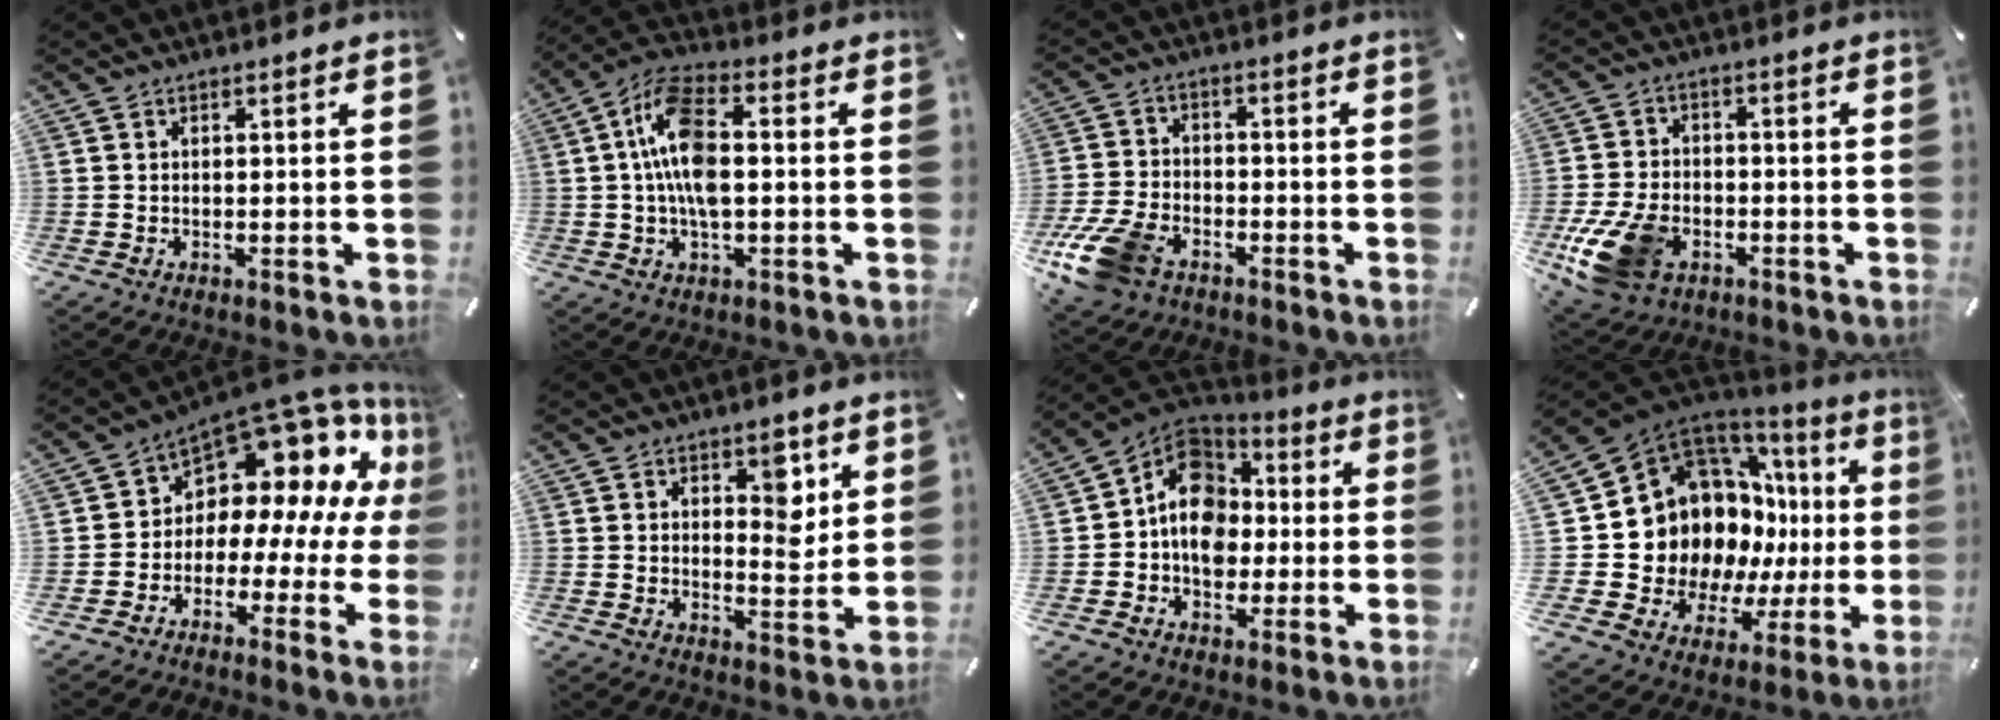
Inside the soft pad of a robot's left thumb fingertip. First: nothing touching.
{"total": 11.5, "force": [0.0, 5.5, 10.1], "torque": [-0.211, 0.004, 0.000]}
{"total": 12.3, "force": [-6.8, 7.4, 7.0], "torque": [-0.155, 0.027, -0.125]}
{"total": 13.5, "force": [-5.5, 9.1, 8.4], "torque": [-0.183, 0.022, -0.095]}
{"total": 11.2, "force": [6.6, 7.2, 5.5], "torque": [-0.082, -0.084, 0.110]}
{"total": 7.0, "force": [2.8, 4.3, 4.8], "torque": [-0.050, -0.013, 0.039]}
{"total": 12.8, "force": [-0.8, 11.0, 6.5], "torque": [-0.116, 0.008, -0.017]}
{"total": 18.0, "force": [4.0, 13.7, 11.0], "torque": [-0.171, -0.083, 0.117]}